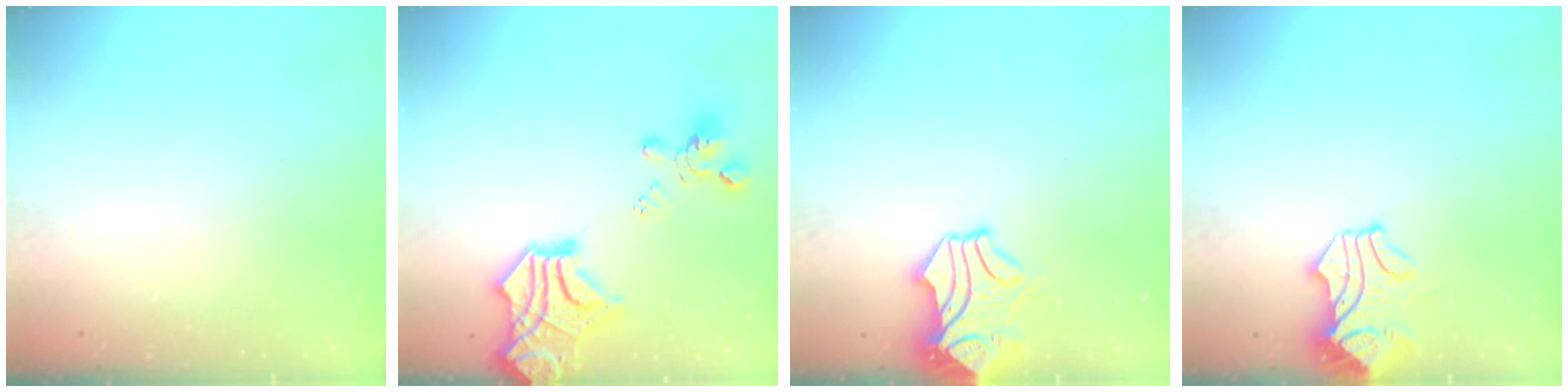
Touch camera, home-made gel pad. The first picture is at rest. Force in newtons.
{"total": 10.8, "press": 10.5, "slide": 2.8}
{"total": 2.0, "press": 1.6, "slide": 1.2}
{"total": 1.9, "press": 1.8, "slide": 0.6}